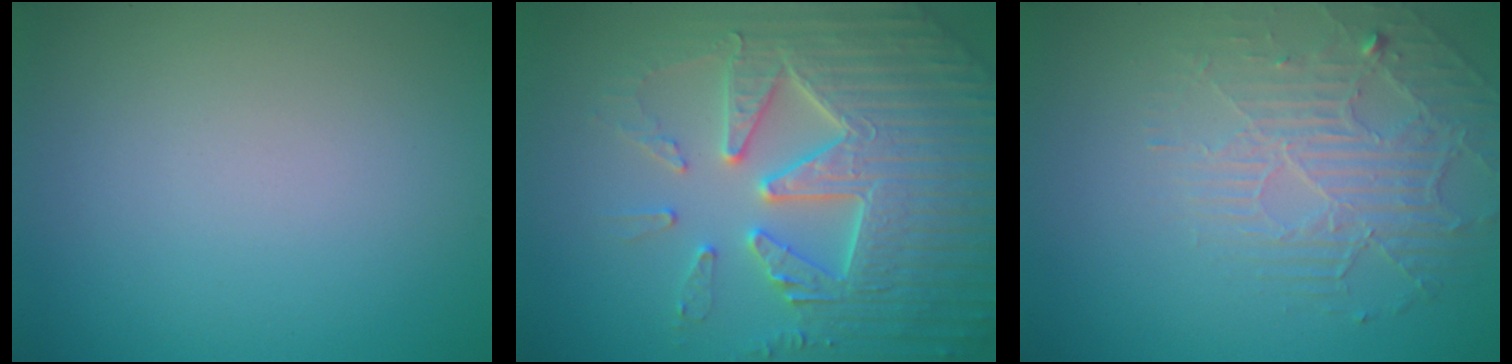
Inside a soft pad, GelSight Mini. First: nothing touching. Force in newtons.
{"total": 7.7, "press": 7.6, "slide": 1.5}
{"total": 2.6, "press": 2.0, "slide": 1.7}